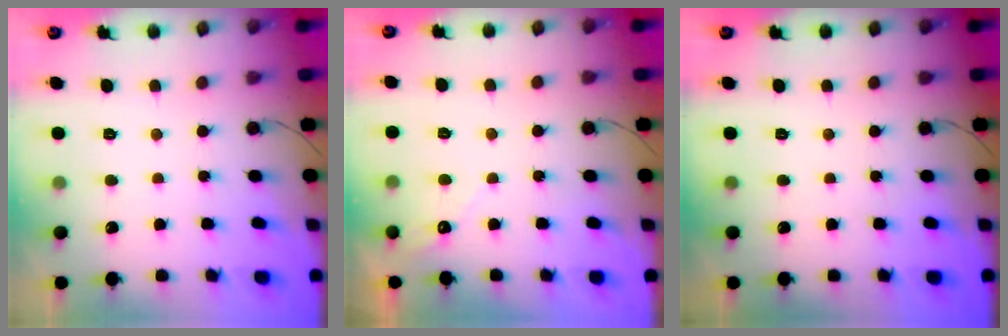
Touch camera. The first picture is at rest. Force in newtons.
{"total": 2.9, "press": 2.9, "slide": 0.1}
{"total": 0.0}